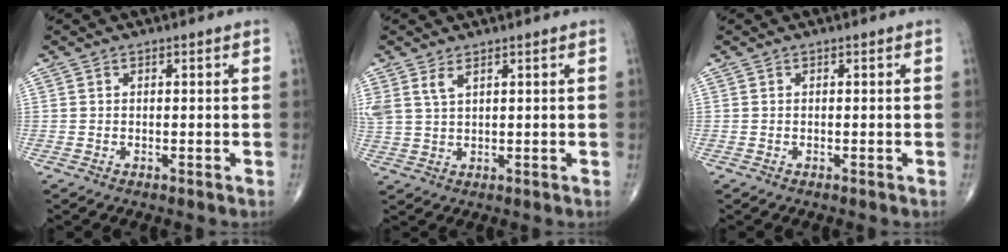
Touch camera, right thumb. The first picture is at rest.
{"total": 4.1, "force": [2.4, 1.8, 2.8], "torque": [-0.067, -0.001, 0.059]}
{"total": 0.0}